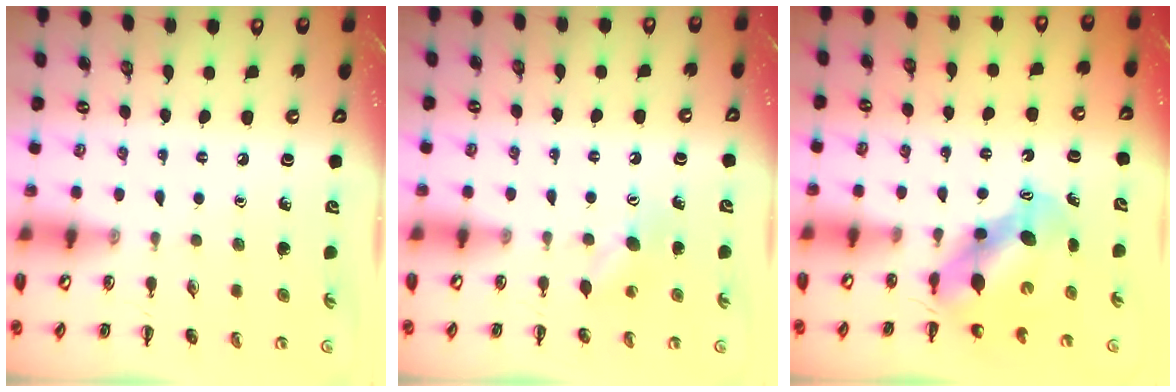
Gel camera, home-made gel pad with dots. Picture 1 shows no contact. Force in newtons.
{"total": 4.9, "press": 4.7, "slide": 1.3}
{"total": 6.4, "press": 6.3, "slide": 1.5}